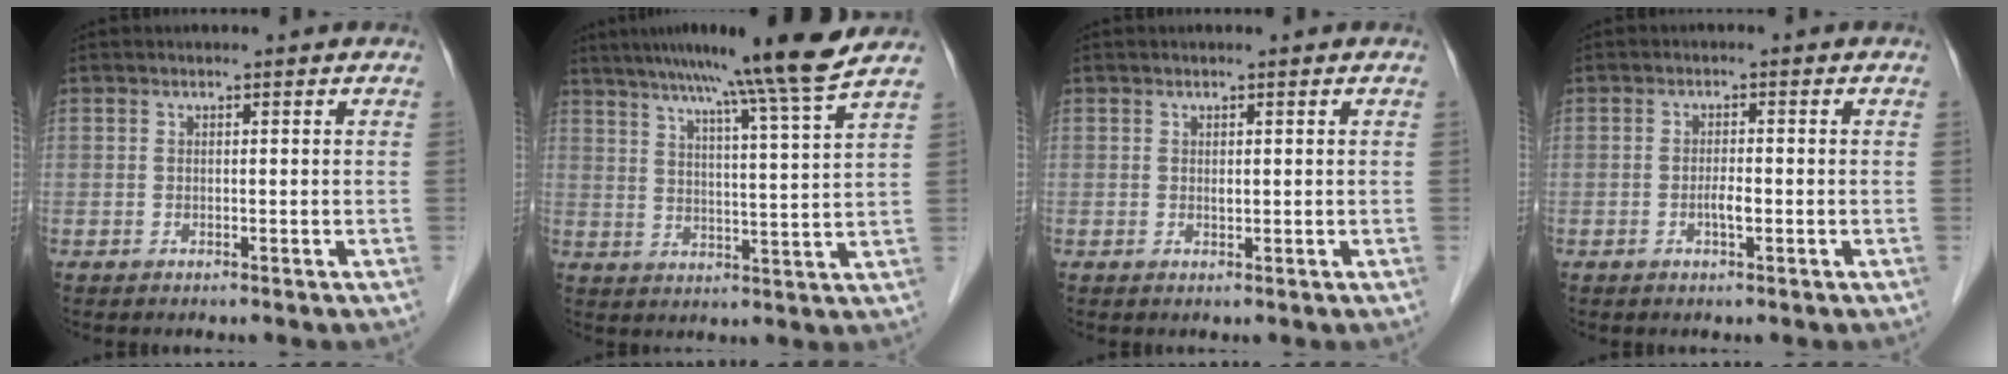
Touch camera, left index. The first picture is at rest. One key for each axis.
{"total": 14.6, "fx": 11.7, "fy": -2.5, "fz": 8.4, "tx": -0.133, "ty": -0.011, "tz": 0.157}
{"total": 0.7, "fx": 0.1, "fy": 0.3, "fz": 0.6, "tx": -0.012, "ty": -0.001, "tz": 0.004}
{"total": 2.0, "fx": -0.7, "fy": 0.3, "fz": 1.8, "tx": -0.035, "ty": 0.001, "tz": -0.013}